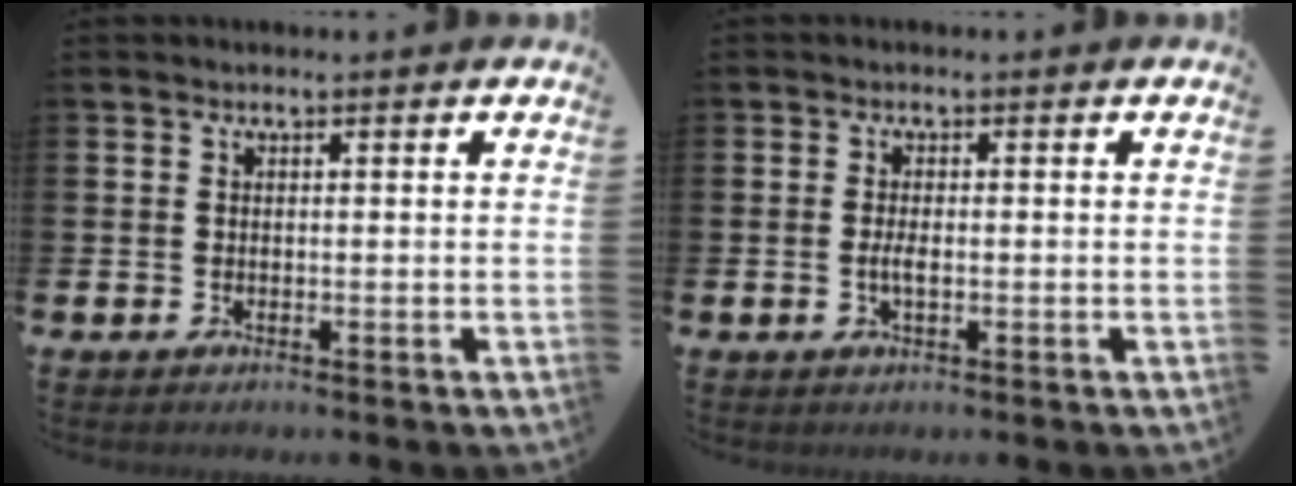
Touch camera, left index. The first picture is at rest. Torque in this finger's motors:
{"motor_torque": [0.25, 0.00, 0.07, 0.08]}